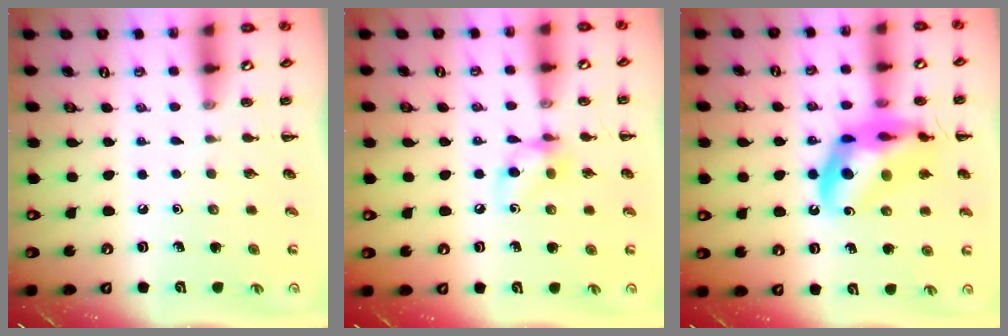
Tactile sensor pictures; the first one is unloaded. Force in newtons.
{"total": 8.5, "press": 8.4, "slide": 1.3}
{"total": 17.4, "press": 16.9, "slide": 4.1}